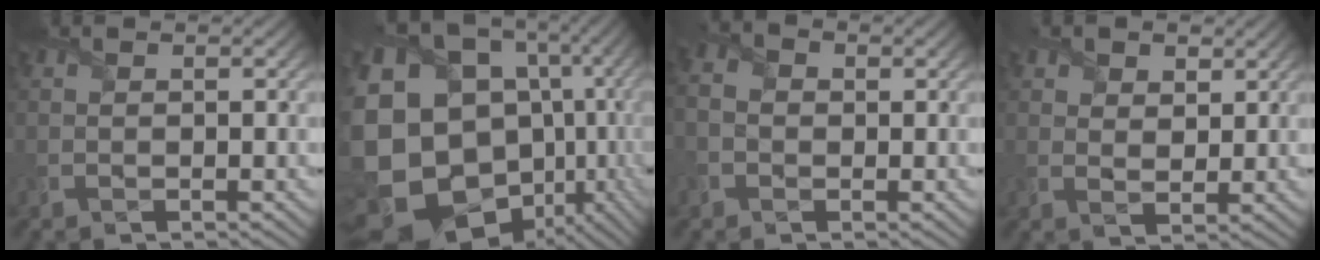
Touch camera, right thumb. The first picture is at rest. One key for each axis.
{"total": 22.2, "fx": -1.9, "fy": 18.6, "fz": 12.1, "tx": -0.286, "ty": -0.072, "tz": -0.009}
{"total": 2.9, "fx": -0.5, "fy": 2.4, "fz": 1.4, "tx": -0.042, "ty": 0.003, "tz": -0.013}
{"total": 3.3, "fx": 2.2, "fy": 2.0, "fz": 1.5, "tx": -0.034, "ty": -0.008, "tz": 0.033}